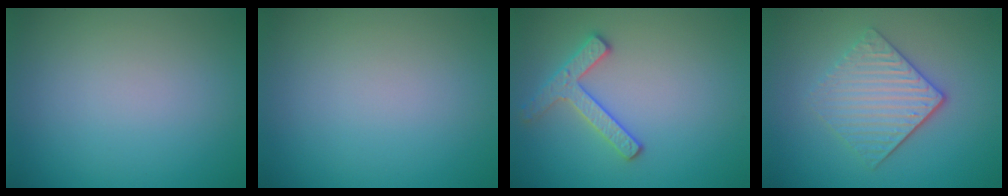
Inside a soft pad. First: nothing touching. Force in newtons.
{"total": 0.0}
{"total": 2.5, "press": 2.5, "slide": 0.4}
{"total": 4.0, "press": 3.3, "slide": 2.3}